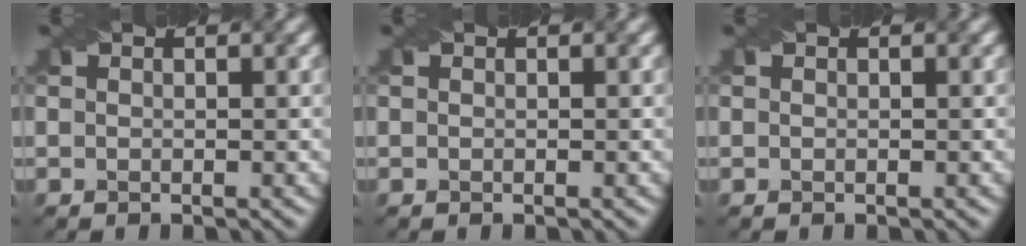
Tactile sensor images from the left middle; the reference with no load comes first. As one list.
[{"total": 0.0}, {"total": 0.0}]